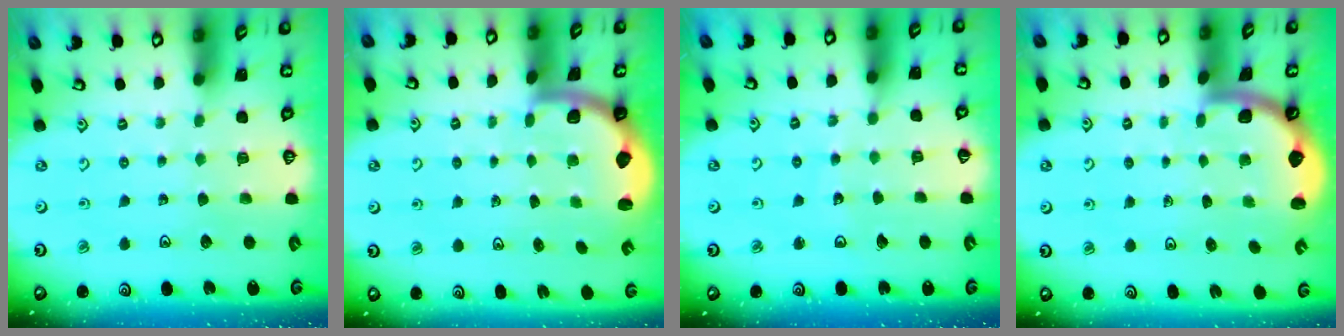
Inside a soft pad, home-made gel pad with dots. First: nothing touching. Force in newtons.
{"total": 2.0, "press": 2.0, "slide": 0.5}
{"total": 4.1, "press": 4.0, "slide": 0.5}
{"total": 1.6, "press": 1.6, "slide": 0.1}